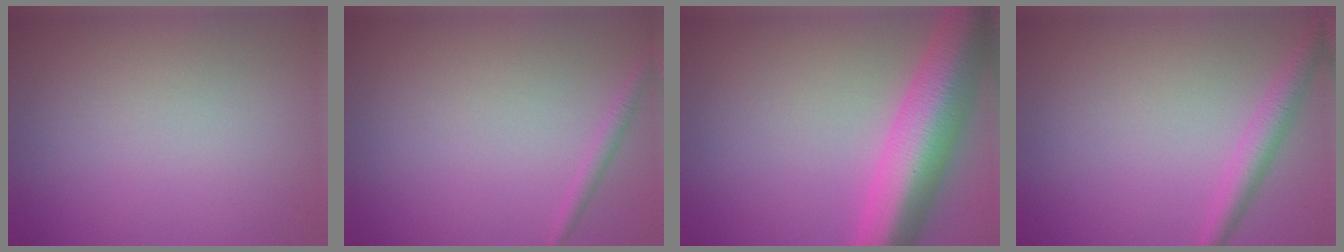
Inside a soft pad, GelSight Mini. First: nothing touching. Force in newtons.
{"total": 1.1, "press": 1.1, "slide": 0.1}
{"total": 10.4, "press": 10.4, "slide": 0.4}
{"total": 2.6, "press": 2.6, "slide": 0.1}